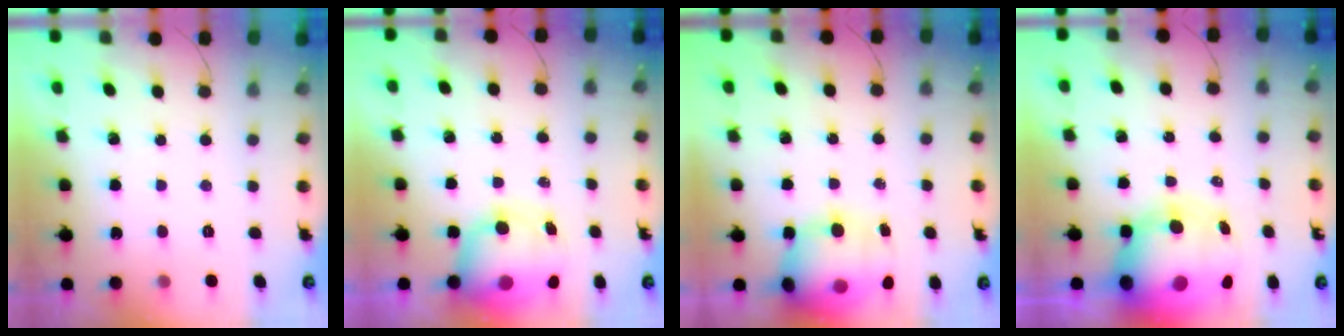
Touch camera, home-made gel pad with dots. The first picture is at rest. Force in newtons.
{"total": 12.2, "press": 11.8, "slide": 3.0}
{"total": 16.9, "press": 16.4, "slide": 3.9}
{"total": 18.2, "press": 17.7, "slide": 4.5}